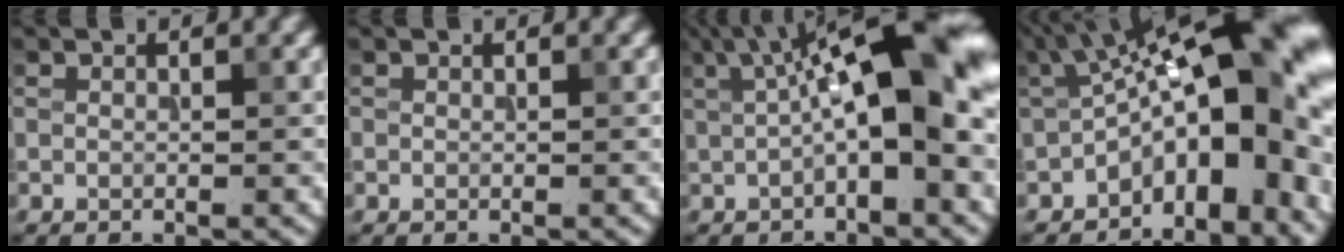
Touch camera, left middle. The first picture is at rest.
{"total": 0.0}
{"total": 11.9, "force": [2.0, 3.5, 11.1], "torque": [-0.162, 0.026, 0.023]}
{"total": 15.4, "force": [-1.5, 6.0, 14.1], "torque": [-0.174, 0.042, -0.032]}